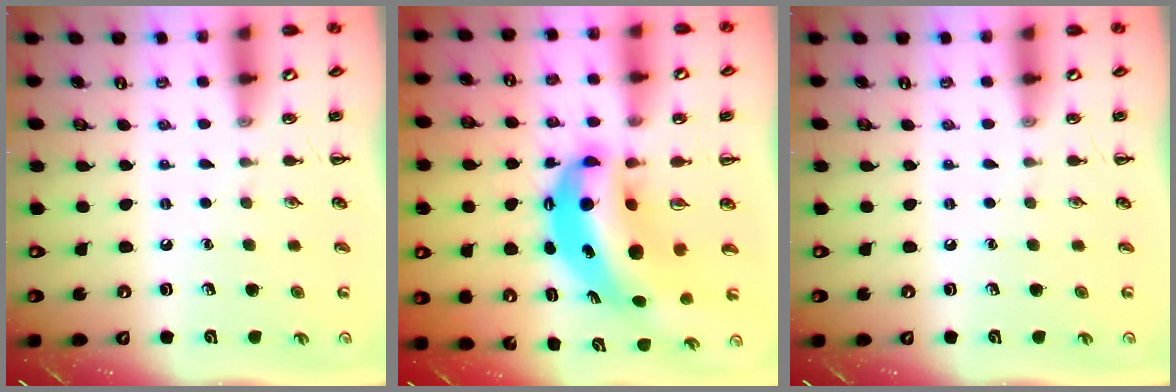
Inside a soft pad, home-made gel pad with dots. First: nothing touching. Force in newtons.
{"total": 11.8, "press": 11.5, "slide": 2.6}
{"total": 0.0}